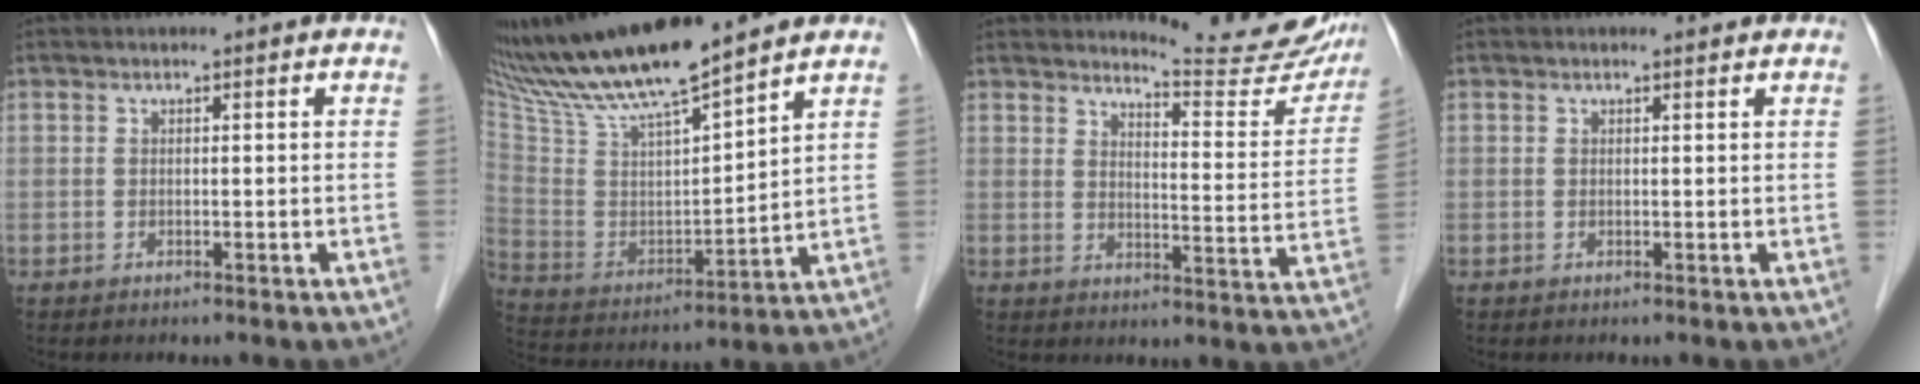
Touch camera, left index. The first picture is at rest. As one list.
[{"total": 18.0, "force": [15.8, 0.5, 8.7], "torque": [-0.167, 0.001, 0.299]}, {"total": 14.4, "force": [14.0, 1.1, 2.9], "torque": [-0.030, -0.083, 0.154]}, {"total": 0.7, "force": [0.7, 0.1, 0.1], "torque": [-0.012, 0.003, 0.009]}]